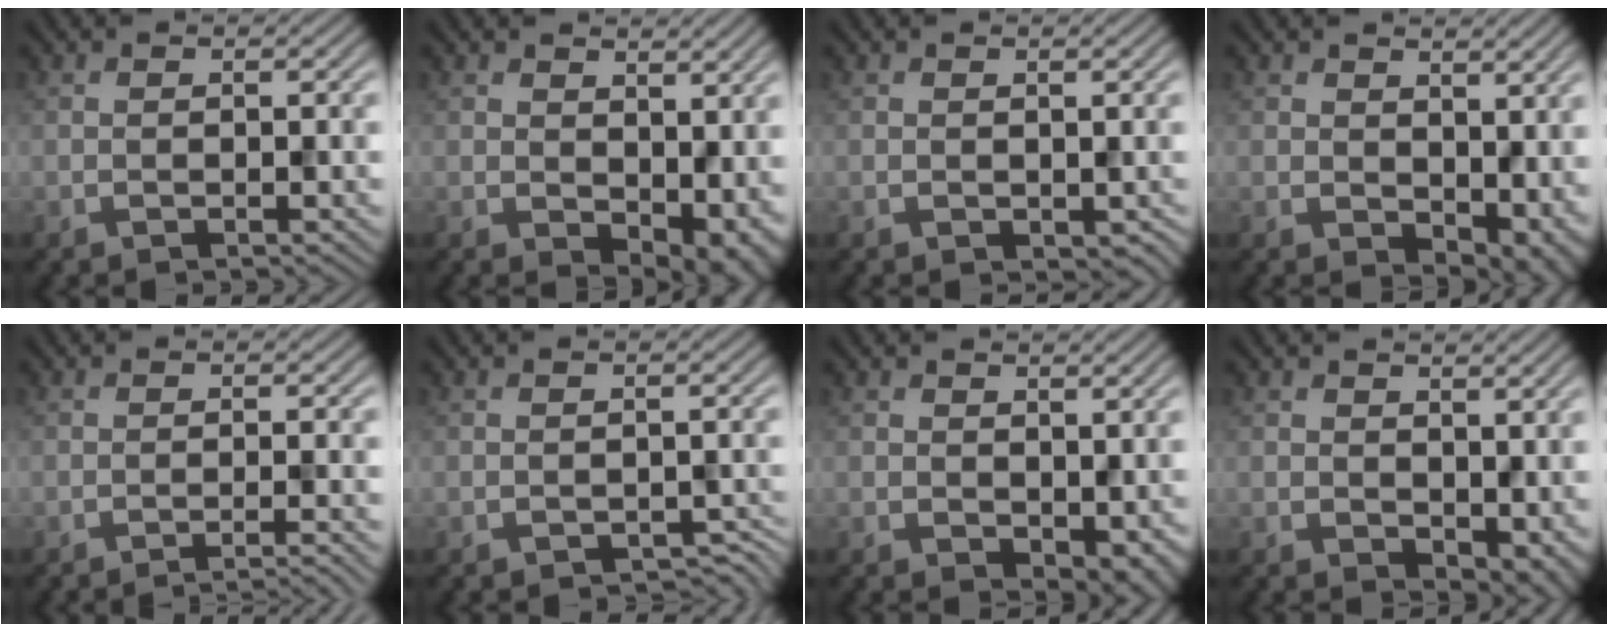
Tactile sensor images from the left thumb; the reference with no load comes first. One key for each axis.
{"total": 7.4, "fx": 0.8, "fy": 4.8, "fz": 5.6, "tx": -0.084, "ty": -0.025, "tz": 0.030}
{"total": 0.8, "fx": 0.2, "fy": 0.6, "fz": 0.5, "tx": -0.008, "ty": -0.005, "tz": 0.008}
{"total": 7.2, "fx": 1.1, "fy": 4.9, "fz": 5.2, "tx": -0.084, "ty": -0.027, "tz": 0.037}
{"total": 2.7, "fx": -1.9, "fy": 0.3, "fz": 1.9, "tx": -0.018, "ty": 0.004, "tz": -0.043}
{"total": 1.8, "fx": -1.5, "fy": 0.8, "fz": 0.7, "tx": -0.008, "ty": -0.008, "tz": -0.017}
{"total": 3.3, "fx": 0.6, "fy": 2.2, "fz": 2.5, "tx": -0.039, "ty": -0.011, "tz": 0.015}
{"total": 5.2, "fx": 1.2, "fy": 3.4, "fz": 3.7, "tx": -0.066, "ty": -0.022, "tz": 0.033}